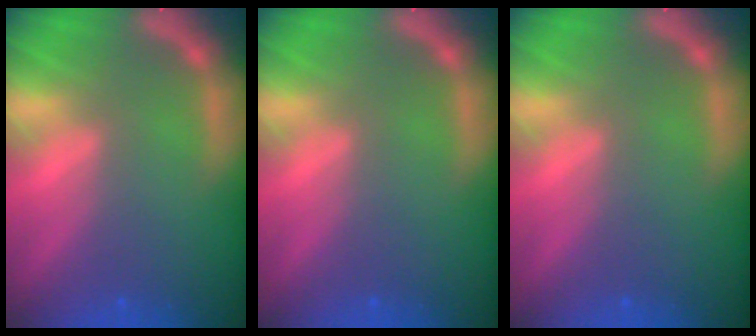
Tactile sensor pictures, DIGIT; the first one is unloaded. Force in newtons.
{"total": 0.0}
{"total": 0.0}